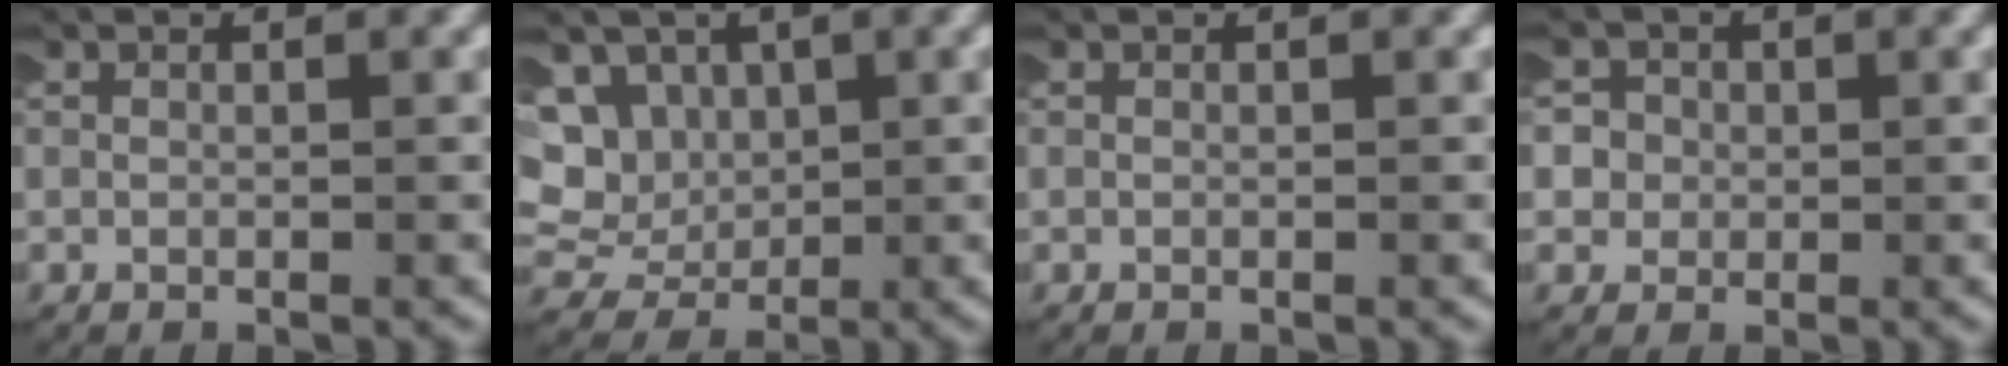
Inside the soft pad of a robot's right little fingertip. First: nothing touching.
{"total": 9.8, "force": [0.6, 8.9, 4.1], "torque": [-0.128, -0.028, 0.014]}
{"total": 0.0}
{"total": 6.1, "force": [-0.4, 5.8, 1.8], "torque": [-0.070, -0.014, -0.016]}